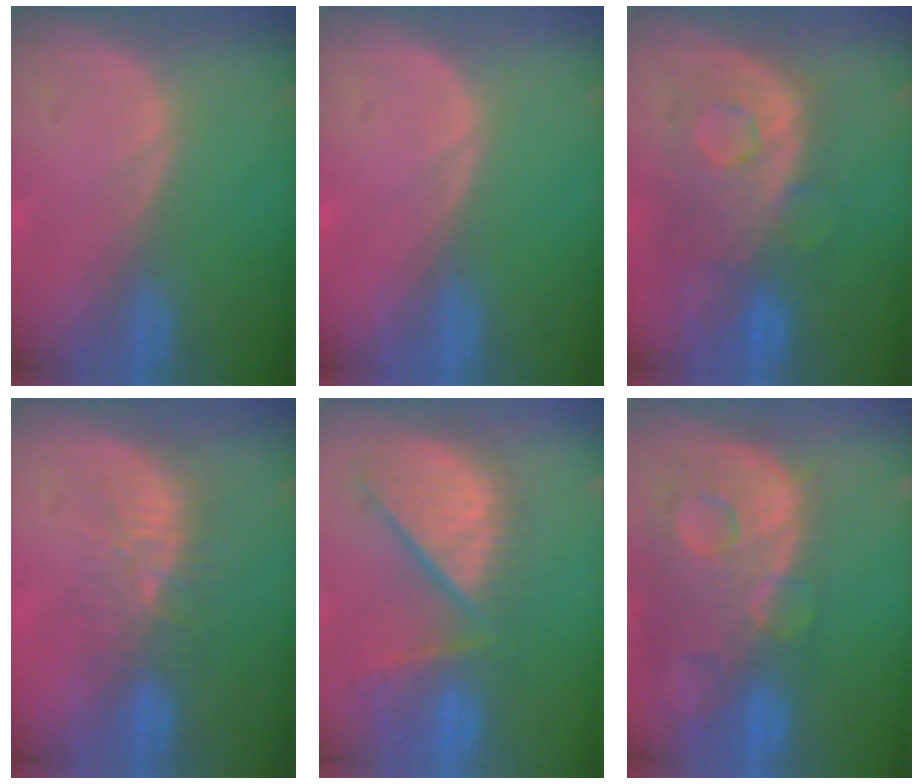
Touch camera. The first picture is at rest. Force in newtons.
{"total": 0.0}
{"total": 9.6, "press": 8.9, "slide": 3.6}
{"total": 6.0, "press": 5.7, "slide": 1.9}
{"total": 11.5, "press": 10.4, "slide": 5.0}
{"total": 13.8, "press": 11.3, "slide": 8.0}